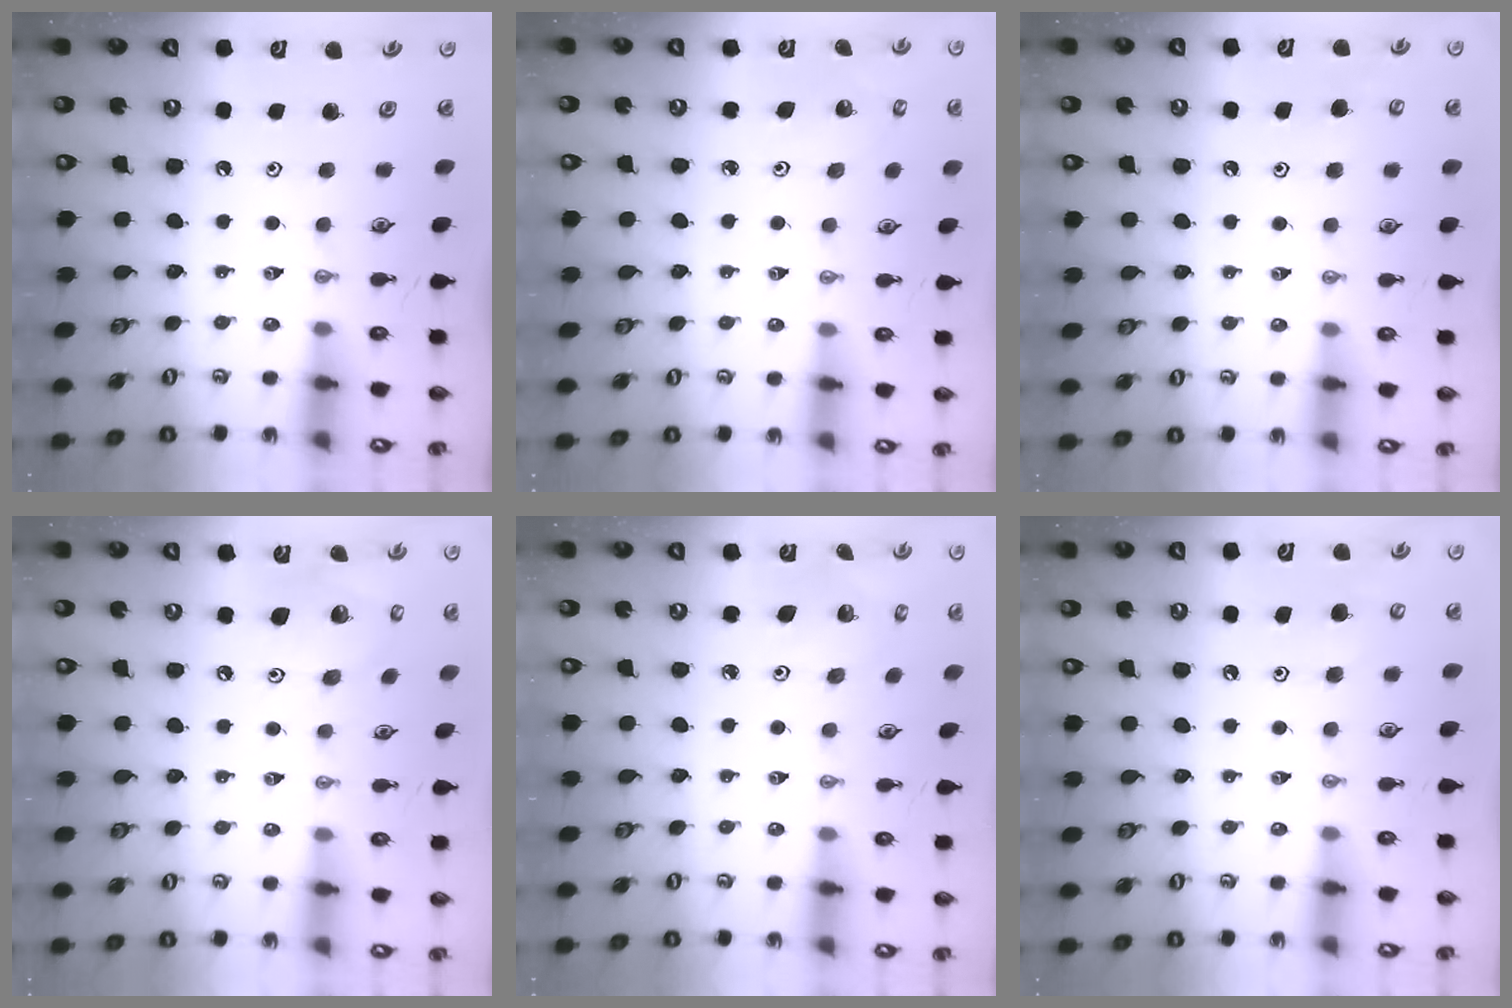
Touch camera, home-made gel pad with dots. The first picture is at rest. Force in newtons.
{"total": 2.3, "press": 2.3, "slide": 0.2}
{"total": 5.0, "press": 4.9, "slide": 0.9}
{"total": 12.0, "press": 11.8, "slide": 2.3}
{"total": 3.9, "press": 3.9, "slide": 0.2}
{"total": 5.7, "press": 5.7, "slide": 0.9}